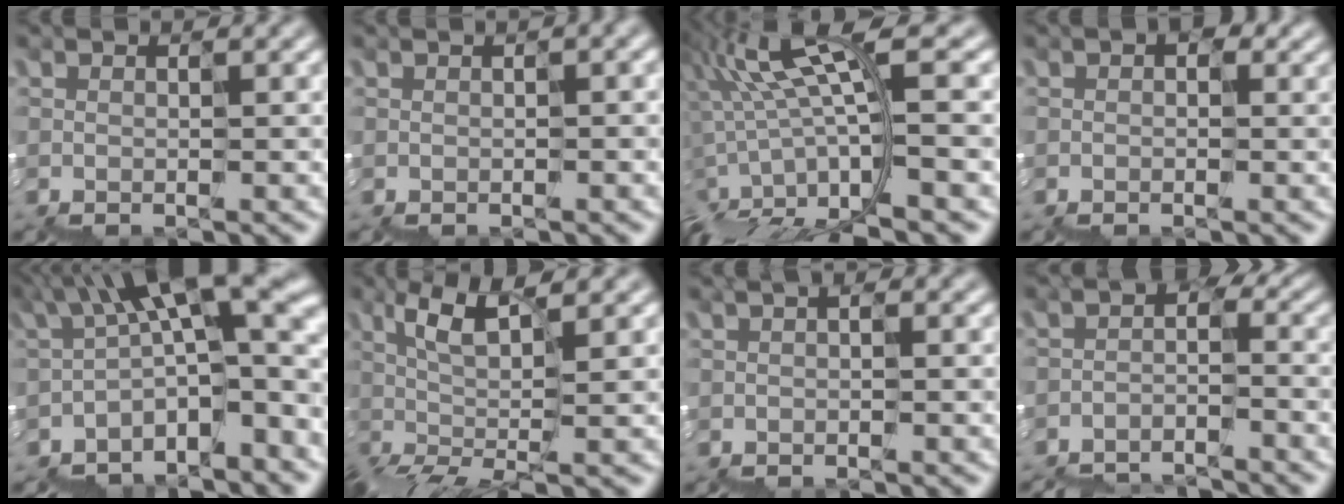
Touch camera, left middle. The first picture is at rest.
{"total": 1.7, "force": [-0.1, 0.6, 1.6], "torque": [-0.012, 0.004, 0.003]}
{"total": 7.4, "force": [-1.4, 1.3, 7.2], "torque": [-0.157, 0.026, -0.016]}
{"total": 1.9, "force": [0.6, 1.2, 1.4], "torque": [-0.019, 0.009, 0.005]}
{"total": 10.8, "force": [-1.4, 3.5, 10.1], "torque": [-0.164, 0.032, -0.015]}
{"total": 4.6, "force": [0.4, 1.2, 4.4], "torque": [-0.099, 0.014, 0.004]}
{"total": 0.8, "force": [0.1, 0.3, 0.8], "torque": [-0.008, 0.001, 0.000]}
{"total": 4.8, "force": [-4.5, 1.2, 1.0], "torque": [-0.031, -0.011, -0.069]}